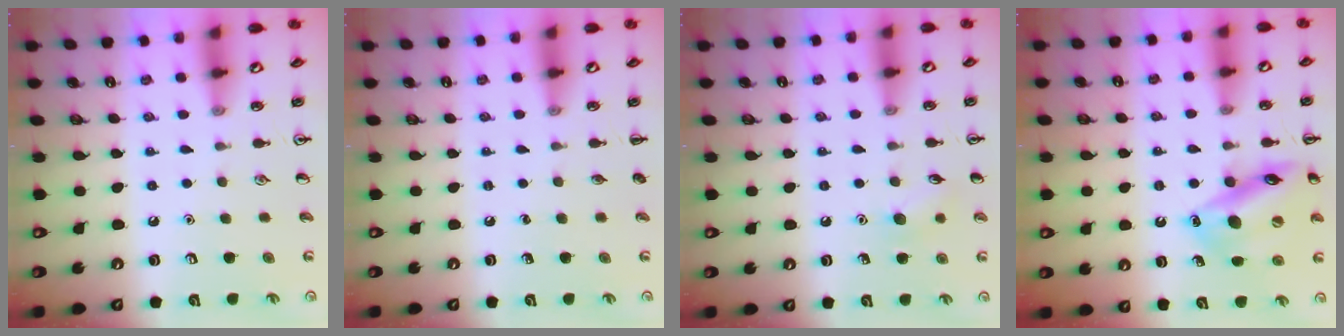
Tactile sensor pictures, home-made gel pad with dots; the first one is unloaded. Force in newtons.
{"total": 0.0}
{"total": 6.5, "press": 6.3, "slide": 1.7}
{"total": 16.3, "press": 16.2, "slide": 2.3}